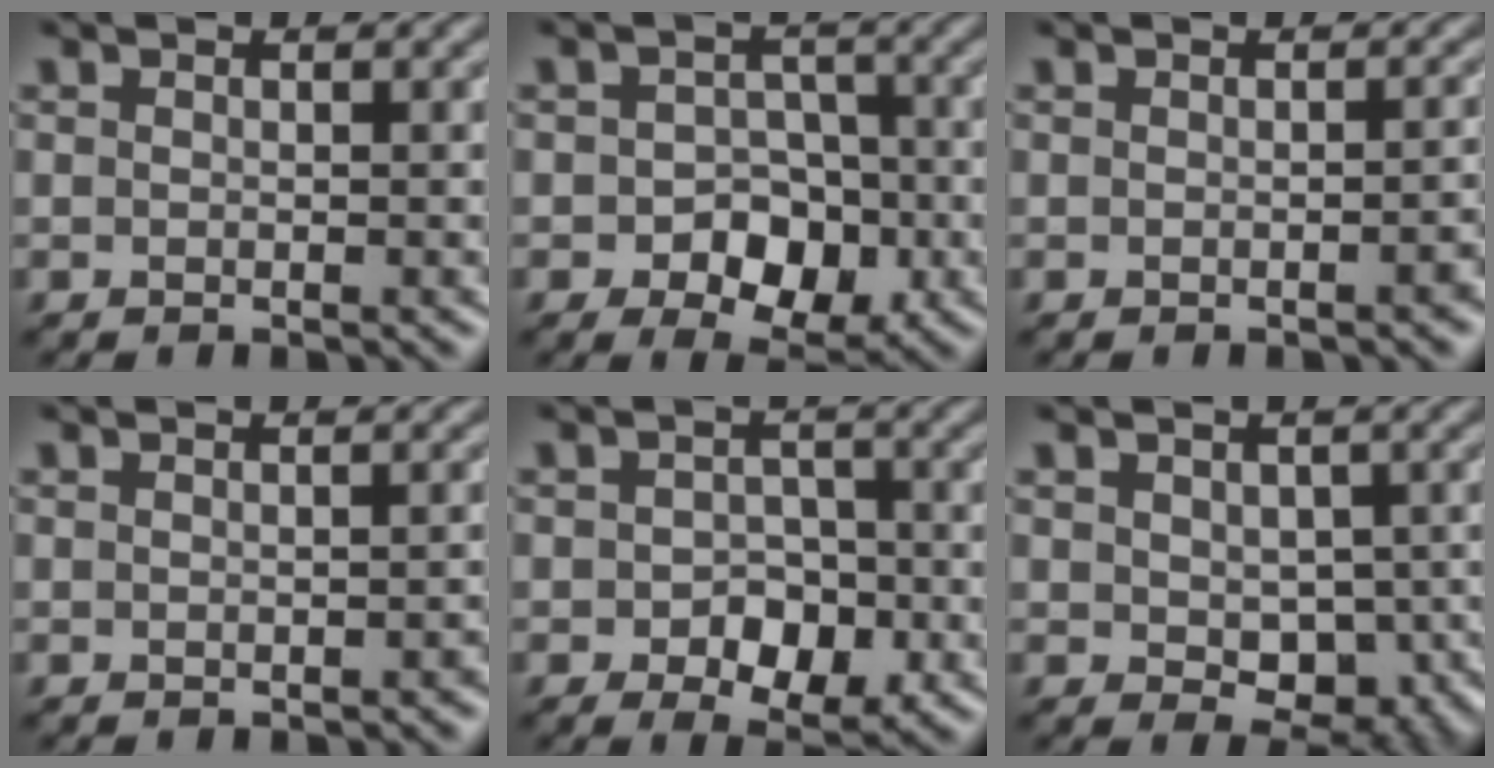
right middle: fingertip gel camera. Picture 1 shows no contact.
{"total": 6.3, "force": [-2.1, 4.3, 4.0], "torque": [-0.056, -0.004, -0.037]}
{"total": 1.9, "force": [-0.5, 0.5, 1.8], "torque": [-0.014, 0.004, -0.005]}
{"total": 1.0, "force": [-0.4, 0.2, 0.9], "torque": [-0.010, 0.001, -0.003]}
{"total": 4.9, "force": [-1.7, 3.3, 3.3], "torque": [-0.046, -0.006, -0.030]}
{"total": 6.0, "force": [-0.6, 4.1, 4.4], "torque": [-0.061, -0.014, 0.000]}